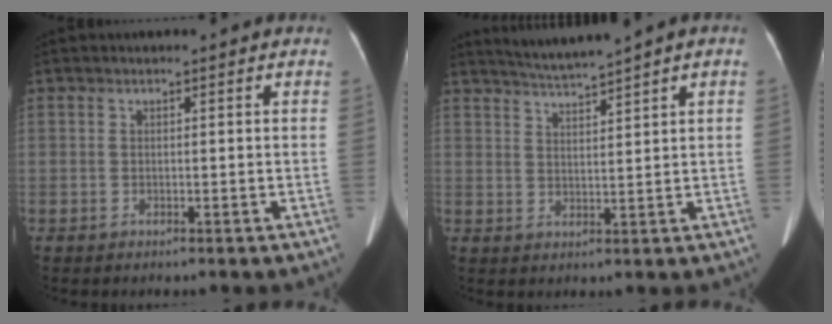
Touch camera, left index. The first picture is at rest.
{"total": 4.7, "force": [4.0, -1.3, 2.1], "torque": [-0.043, 0.002, 0.075]}